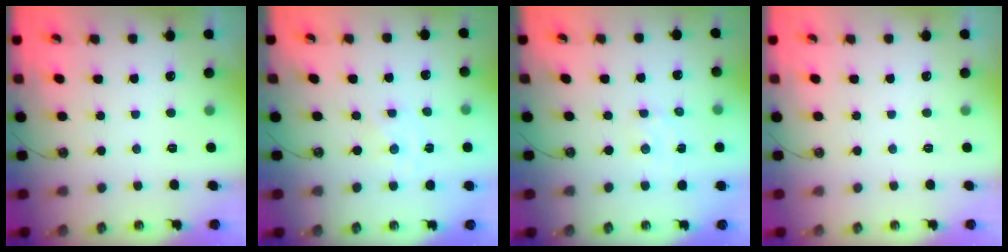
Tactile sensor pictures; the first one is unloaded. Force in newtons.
{"total": 0.0}
{"total": 2.0, "press": 2.0, "slide": 0.4}
{"total": 0.0}